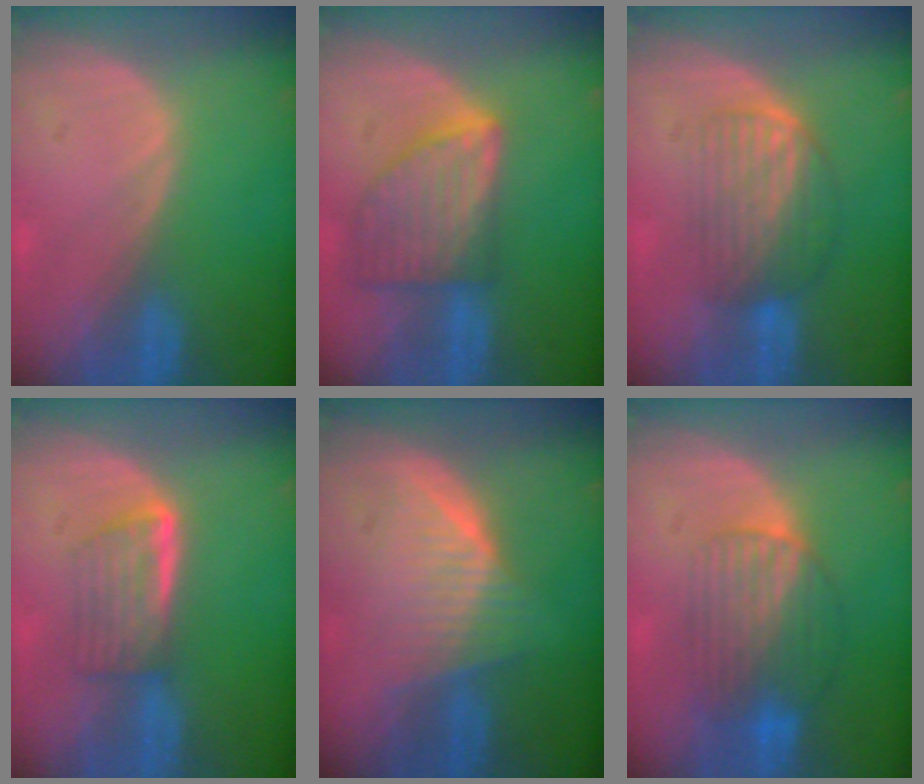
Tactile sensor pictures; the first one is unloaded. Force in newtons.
{"total": 8.1, "press": 7.4, "slide": 3.4}
{"total": 6.2, "press": 6.1, "slide": 1.4}
{"total": 5.9, "press": 5.0, "slide": 3.1}
{"total": 6.4, "press": 6.2, "slide": 1.6}
{"total": 7.8, "press": 7.4, "slide": 2.4}